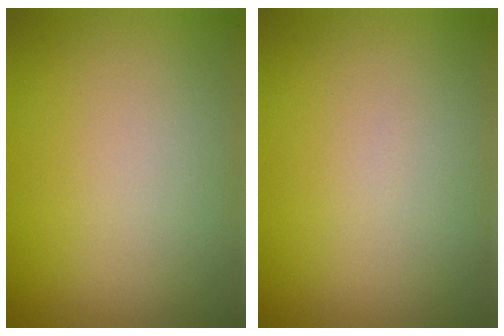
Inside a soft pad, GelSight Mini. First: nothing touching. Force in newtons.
{"total": 0.0}